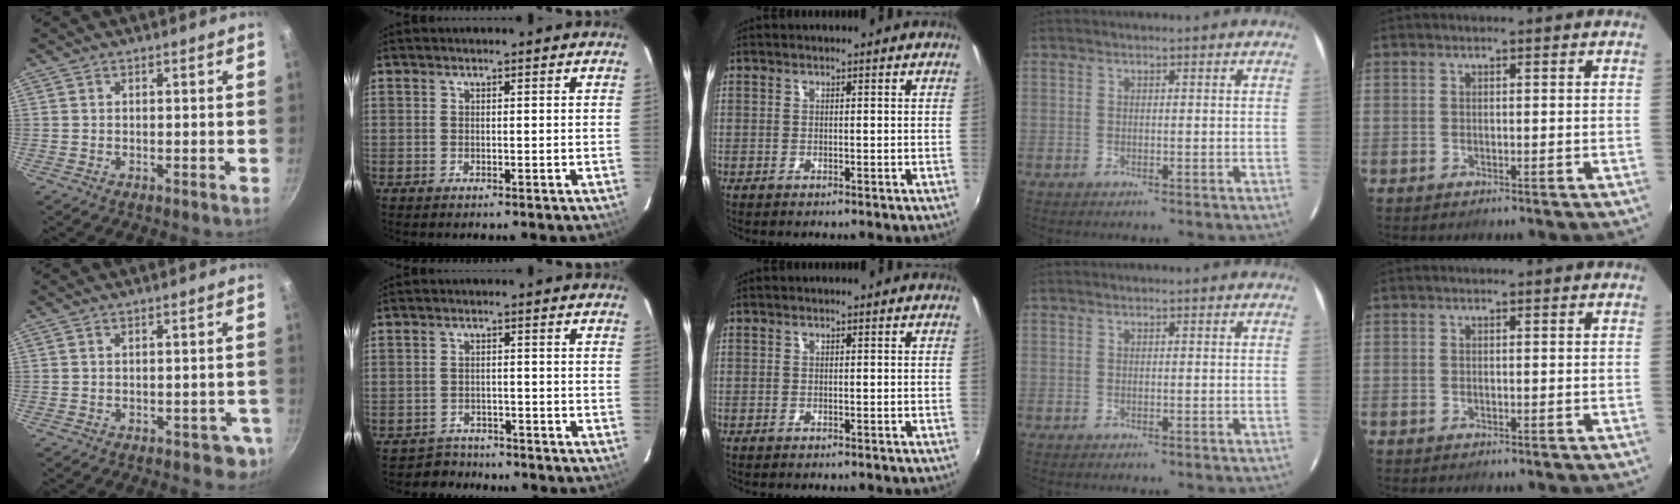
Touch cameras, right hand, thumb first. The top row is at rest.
{"thumb": {"total": 3.8, "force": [-1.2, 2.6, 2.5], "torque": [0.001, 0.018, 0.002]}, "index": {"total": 3.9, "force": [-3.2, 2.1, -0.7], "torque": [0.003, 0.012, -0.052]}}